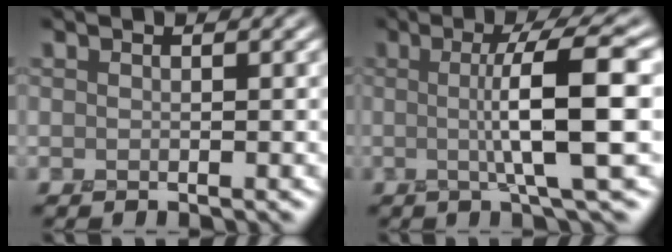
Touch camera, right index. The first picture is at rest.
{"total": 7.8, "force": [0.3, 1.3, 7.6], "torque": [-0.114, 0.008, 0.003]}